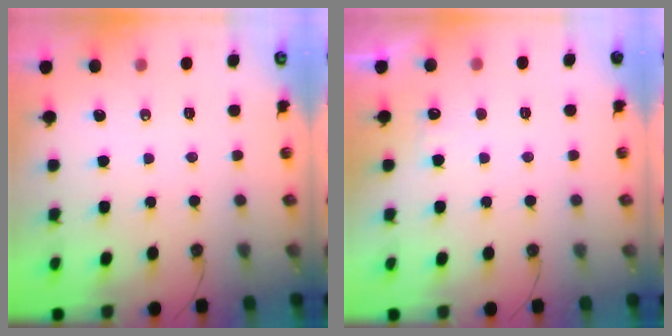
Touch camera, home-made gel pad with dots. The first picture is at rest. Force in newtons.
{"total": 5.2, "press": 5.0, "slide": 1.3}